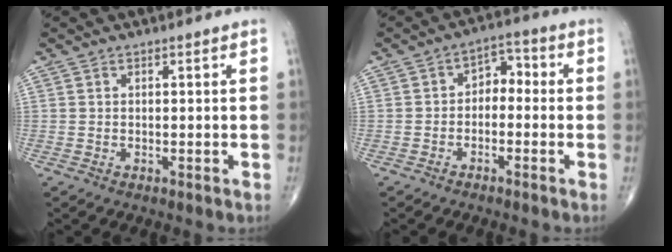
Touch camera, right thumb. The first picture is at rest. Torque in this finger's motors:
{"motor_torque": [-0.40, -0.05, 0.18, 0.11, 0.03]}